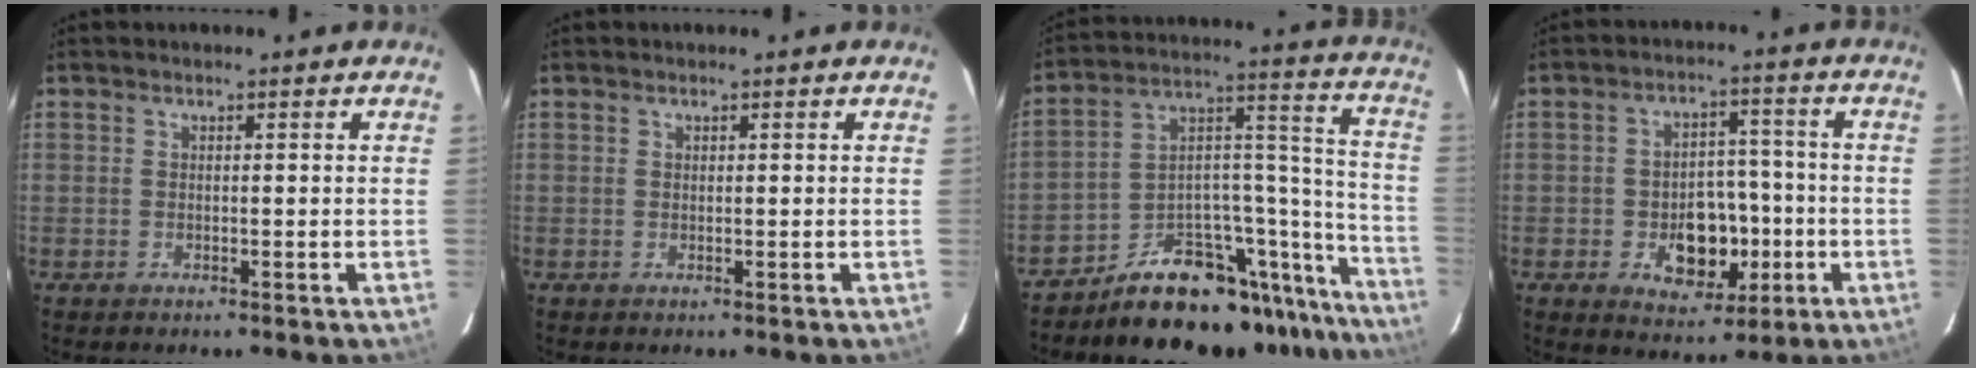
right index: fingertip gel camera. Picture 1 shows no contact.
{"total": 0.0}
{"total": 23.0, "force": [-19.3, 8.4, 9.3], "torque": [-0.081, 0.073, -0.286]}
{"total": 9.9, "force": [-3.0, 7.1, 6.2], "torque": [-0.111, 0.011, -0.027]}